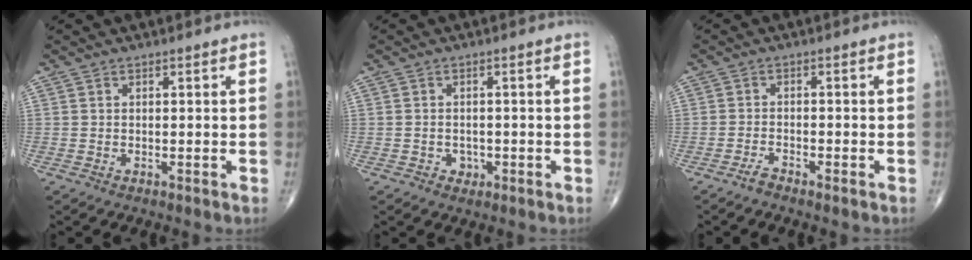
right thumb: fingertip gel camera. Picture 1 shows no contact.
{"total": 1.9, "force": [-0.7, 1.6, 0.7], "torque": [0.001, 0.005, -0.008]}
{"total": 2.5, "force": [-2.3, 0.2, 0.8], "torque": [-0.021, 0.007, -0.049]}